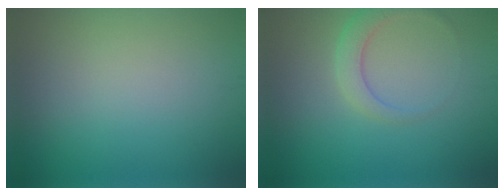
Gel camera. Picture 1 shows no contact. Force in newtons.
{"total": 2.5, "press": 2.5, "slide": 0.1}